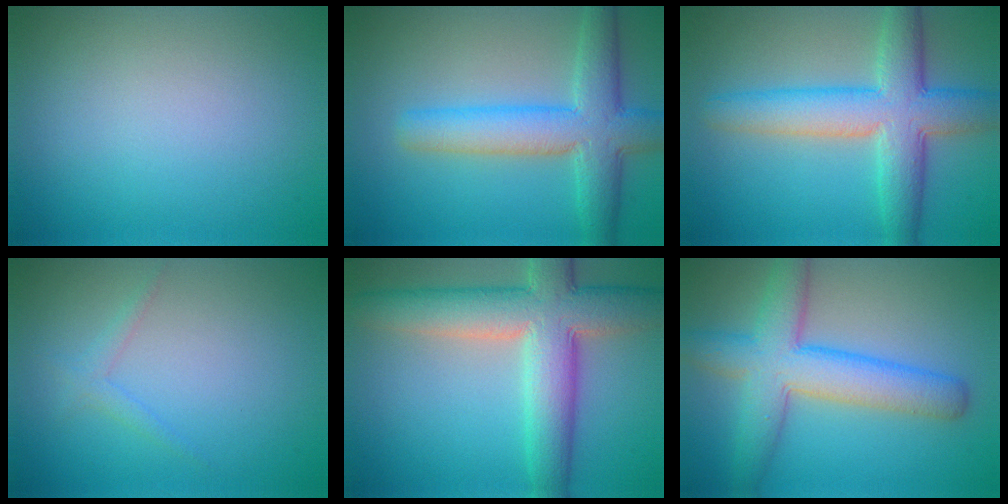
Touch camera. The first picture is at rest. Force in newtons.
{"total": 6.5, "press": 6.5, "slide": 0.3}
{"total": 7.6, "press": 7.6, "slide": 0.2}
{"total": 1.1, "press": 1.1, "slide": 0.0}
{"total": 9.0, "press": 9.0, "slide": 0.4}
{"total": 7.2, "press": 7.2, "slide": 0.2}